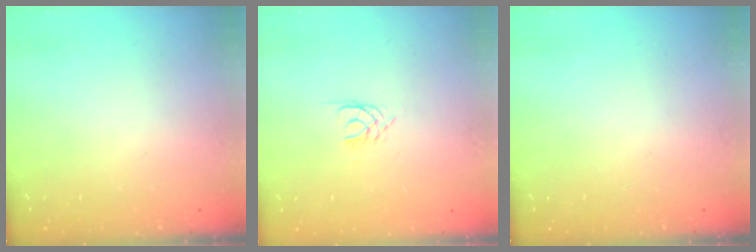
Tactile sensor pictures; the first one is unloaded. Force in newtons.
{"total": 1.7, "press": 1.7, "slide": 0.2}
{"total": 0.0}